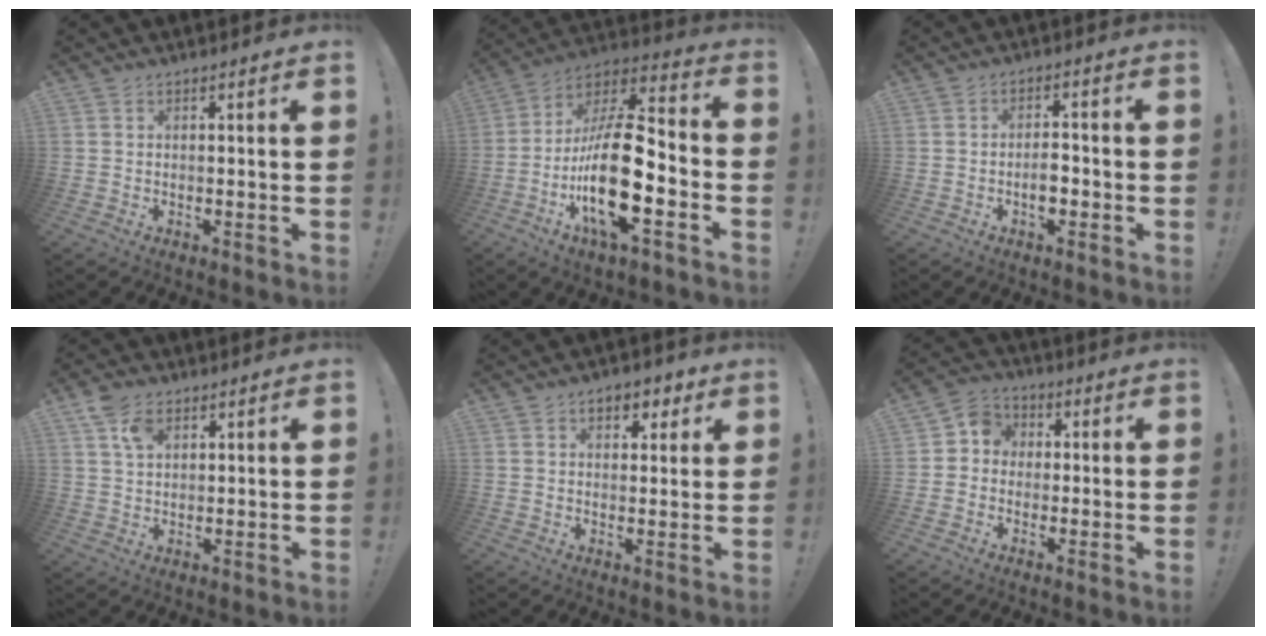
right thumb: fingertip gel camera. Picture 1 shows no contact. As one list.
[{"total": 23.4, "force": [-6.3, 8.2, 21.0], "torque": [-0.398, 0.030, -0.106]}, {"total": 4.6, "force": [-1.6, 3.1, 3.0], "torque": [-0.032, 0.010, -0.030]}, {"total": 6.6, "force": [3.6, 4.0, 3.8], "torque": [-0.060, -0.011, 0.067]}, {"total": 5.9, "force": [2.9, 3.9, 3.3], "torque": [-0.029, -0.008, 0.046]}, {"total": 5.9, "force": [-0.7, 5.5, 1.9], "torque": [-0.030, 0.020, -0.010]}]